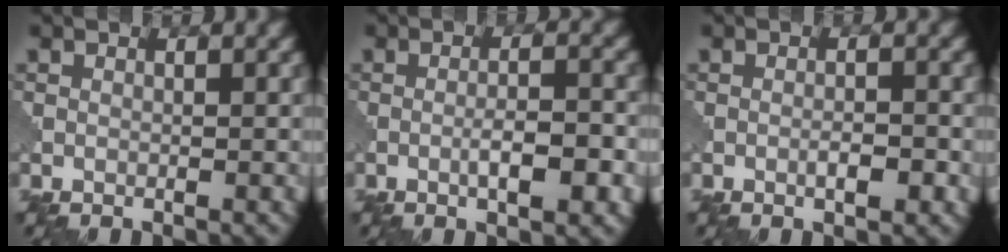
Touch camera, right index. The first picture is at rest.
{"total": 3.9, "force": [-1.3, 0.8, 3.5], "torque": [-0.058, 0.005, -0.021]}
{"total": 1.9, "force": [-0.7, 0.4, 1.7], "torque": [-0.028, 0.003, -0.013]}